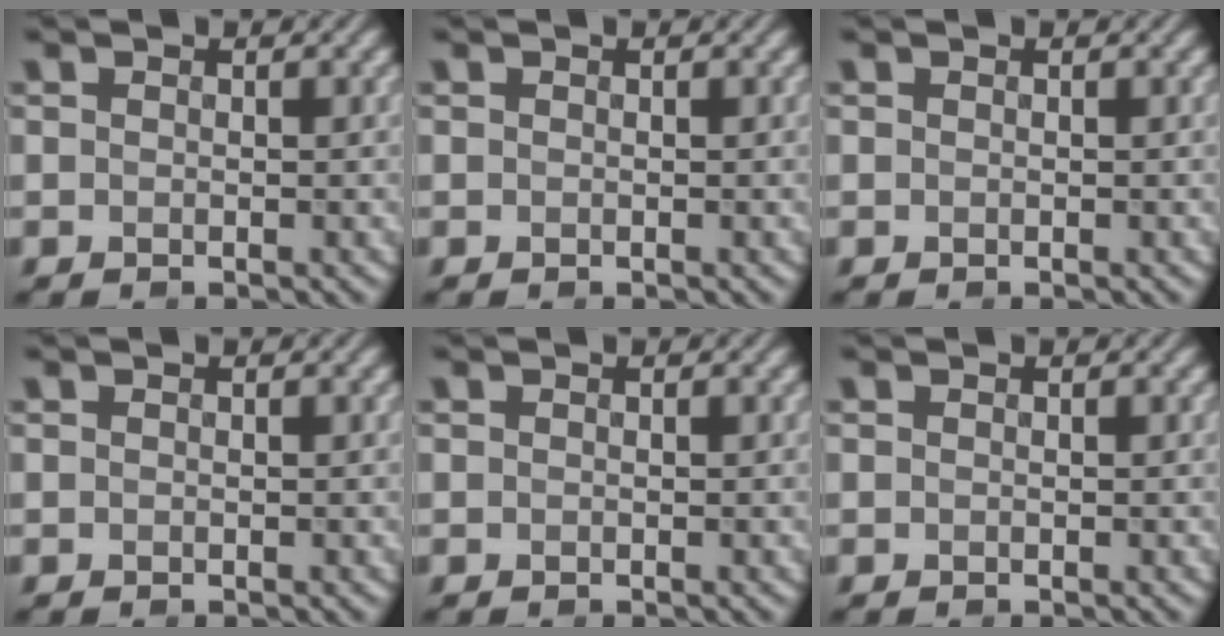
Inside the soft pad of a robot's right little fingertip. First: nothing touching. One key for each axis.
{"total": 0.0}
{"total": 0.0}
{"total": 0.0}
{"total": 0.0}
{"total": 0.0}